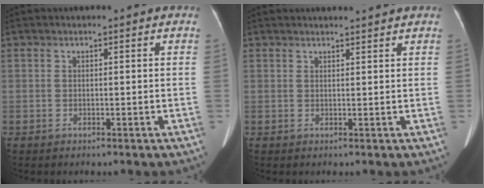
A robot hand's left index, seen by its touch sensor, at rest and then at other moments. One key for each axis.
{"total": 2.8, "fx": 2.7, "fy": -0.3, "fz": 0.8, "tx": -0.011, "ty": 0.010, "tz": 0.035}